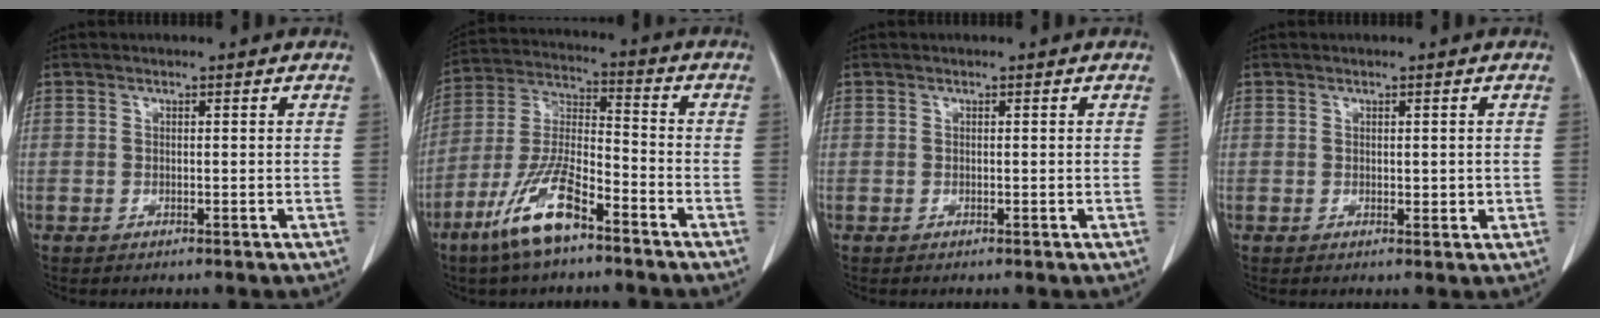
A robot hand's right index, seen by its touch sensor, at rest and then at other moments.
{"total": 12.2, "force": [-7.6, 2.8, 9.1], "torque": [-0.196, -0.012, -0.147]}
{"total": 0.0}
{"total": 1.4, "force": [0.1, 0.9, 1.0], "torque": [-0.012, -0.001, 0.005]}